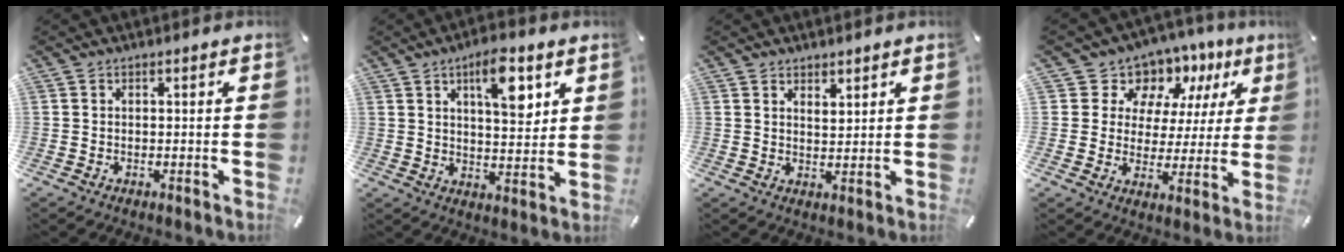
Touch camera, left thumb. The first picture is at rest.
{"total": 10.5, "force": [5.5, 4.3, 7.8], "torque": [-0.099, -0.030, 0.085]}
{"total": 2.6, "force": [2.3, 1.2, 0.1], "torque": [0.004, -0.011, 0.042]}
{"total": 9.4, "force": [5.9, 7.2, 1.3], "torque": [-0.036, -0.054, 0.111]}